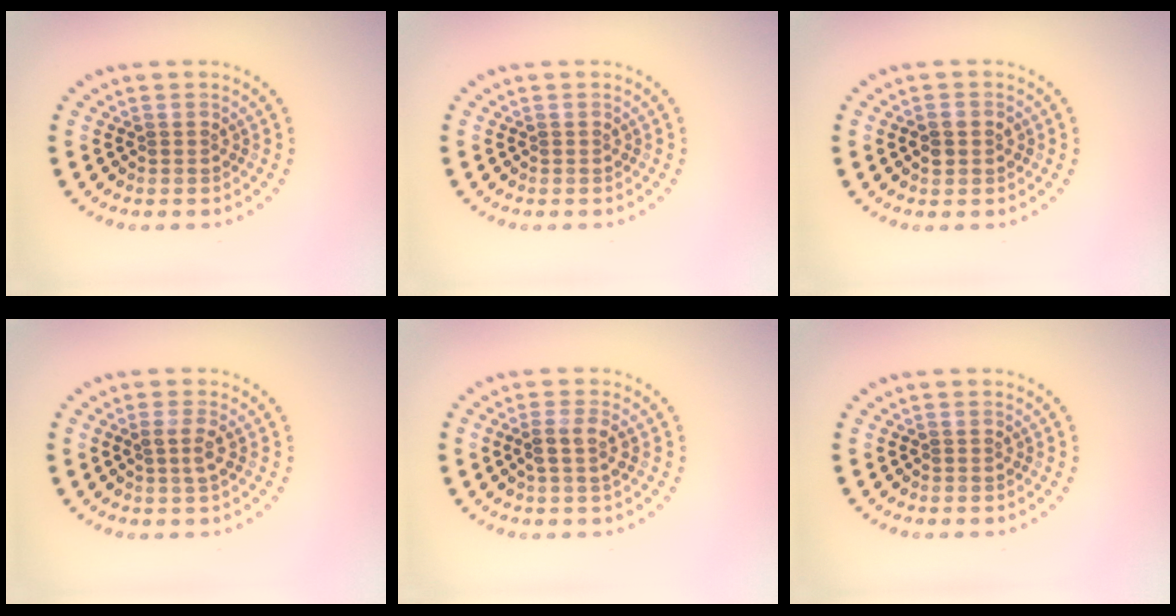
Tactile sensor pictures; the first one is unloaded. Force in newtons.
{"total": 0.0}
{"total": 1.3, "press": 1.3, "slide": 0.2}
{"total": 1.3, "press": 1.2, "slide": 0.6}
{"total": 1.8, "press": 1.6, "slide": 0.9}
{"total": 0.0}